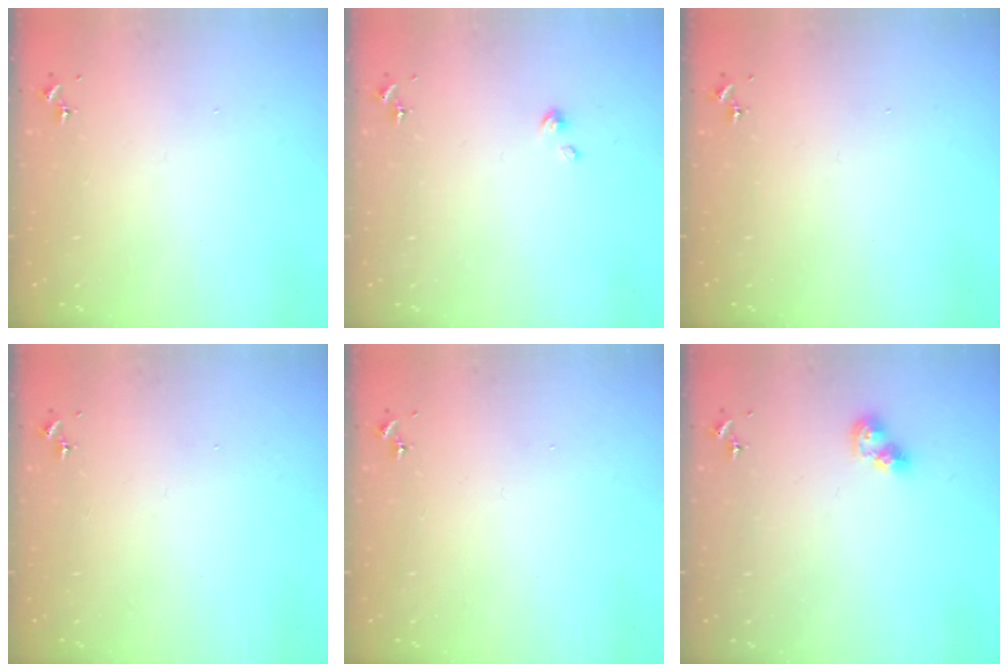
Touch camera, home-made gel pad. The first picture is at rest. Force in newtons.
{"total": 2.9, "press": 2.9, "slide": 0.2}
{"total": 0.0}
{"total": 0.0}
{"total": 0.0}
{"total": 7.5, "press": 7.4, "slide": 0.6}